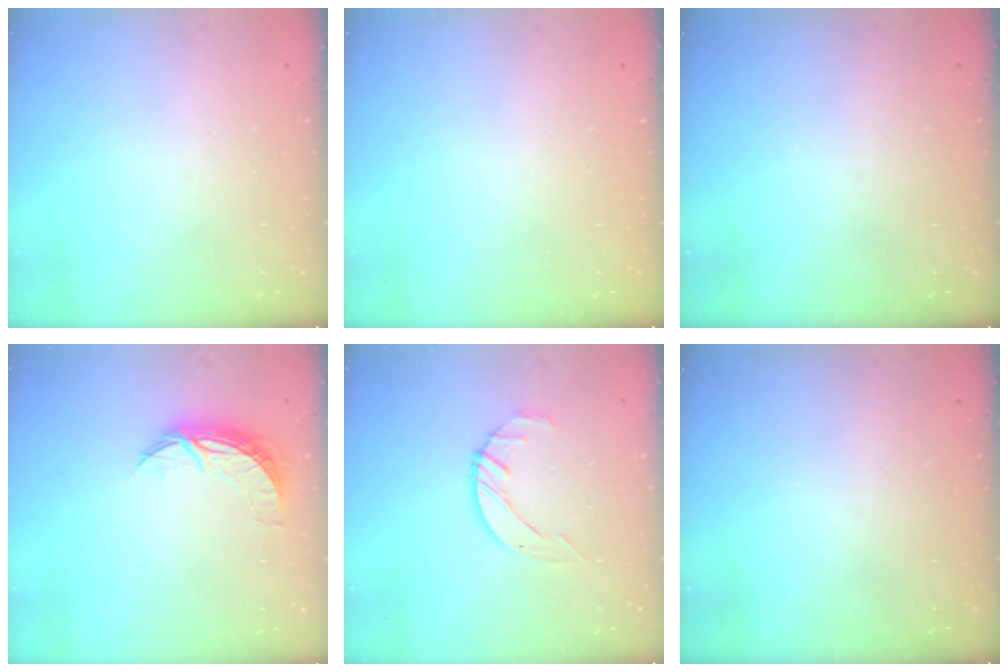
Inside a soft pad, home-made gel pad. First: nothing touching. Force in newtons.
{"total": 0.0}
{"total": 0.0}
{"total": 7.4, "press": 7.4, "slide": 0.5}
{"total": 3.4, "press": 3.3, "slide": 0.5}
{"total": 0.0}